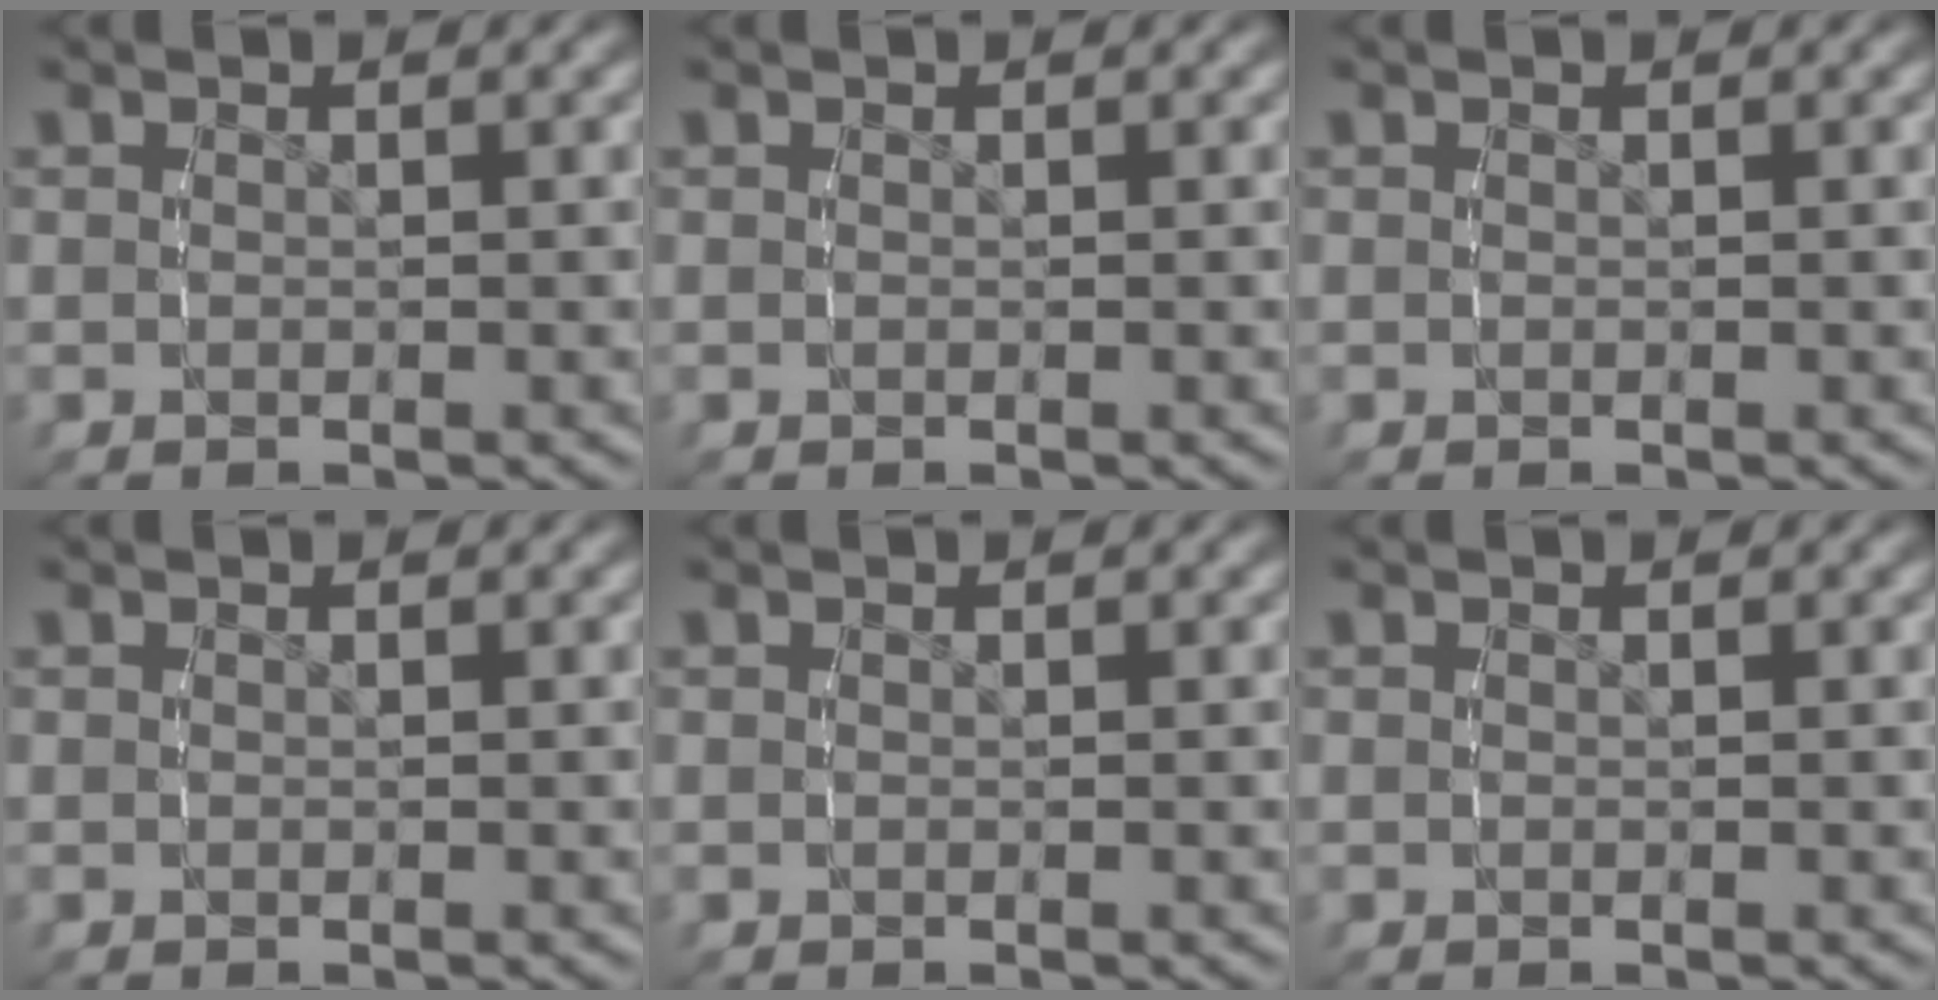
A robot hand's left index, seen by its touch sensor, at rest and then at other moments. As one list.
[{"total": 0.0}, {"total": 0.0}, {"total": 0.0}, {"total": 0.0}, {"total": 0.0}]